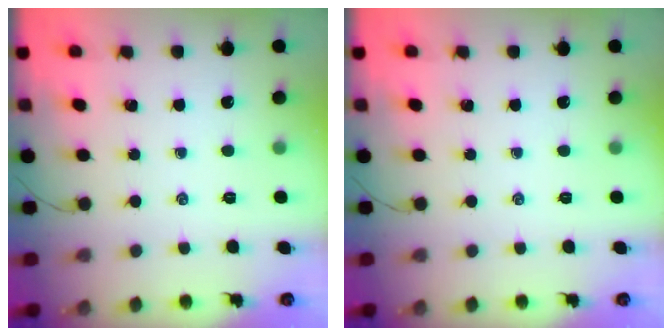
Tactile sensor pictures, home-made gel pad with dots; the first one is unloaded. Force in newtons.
{"total": 0.0}